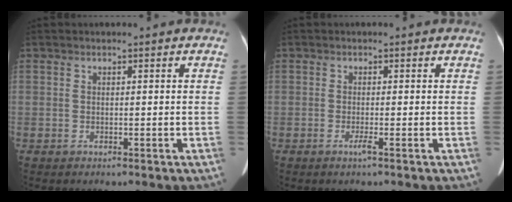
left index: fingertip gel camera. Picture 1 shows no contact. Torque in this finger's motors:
{"motor_torque": [0.02, -0.02, 0.02, 0.00]}